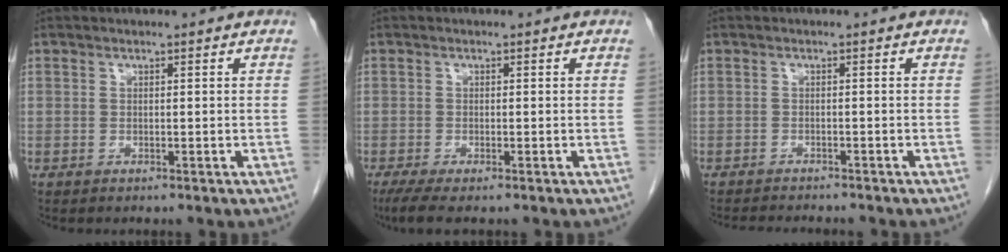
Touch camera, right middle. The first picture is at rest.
{"total": 3.3, "force": [-2.3, 0.5, 2.4], "torque": [-0.048, -0.012, -0.041]}
{"total": 5.9, "force": [-5.5, 0.8, 1.9], "torque": [-0.024, -0.009, -0.079]}